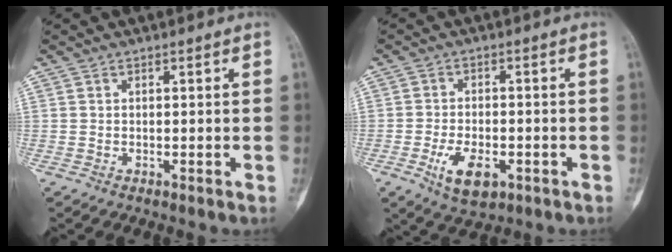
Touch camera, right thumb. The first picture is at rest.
{"total": 7.4, "force": [-2.9, 4.1, 5.5], "torque": [-0.090, 0.006, -0.040]}